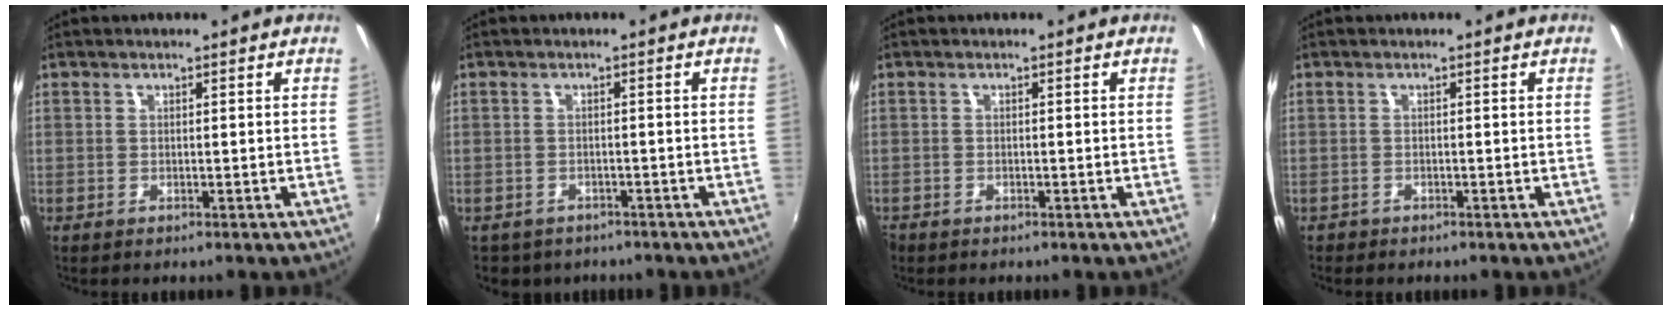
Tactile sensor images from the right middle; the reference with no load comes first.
{"total": 3.8, "force": [-2.7, 2.5, 1.0], "torque": [-0.028, -0.010, -0.036]}
{"total": 1.0, "force": [-0.8, 0.5, 0.0], "torque": [-0.005, -0.002, -0.017]}
{"total": 1.0, "force": [-0.9, 0.5, 0.1], "torque": [-0.008, 0.000, -0.015]}